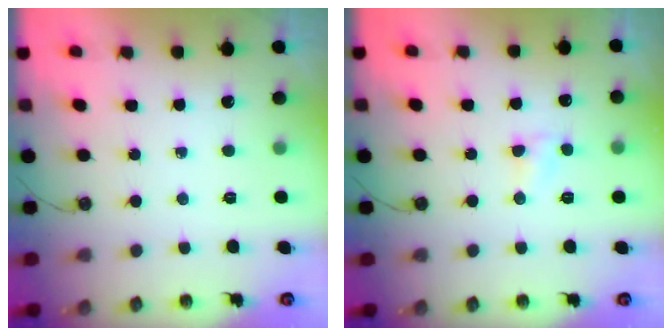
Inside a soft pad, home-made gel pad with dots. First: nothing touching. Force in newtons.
{"total": 4.0, "press": 4.0, "slide": 0.5}